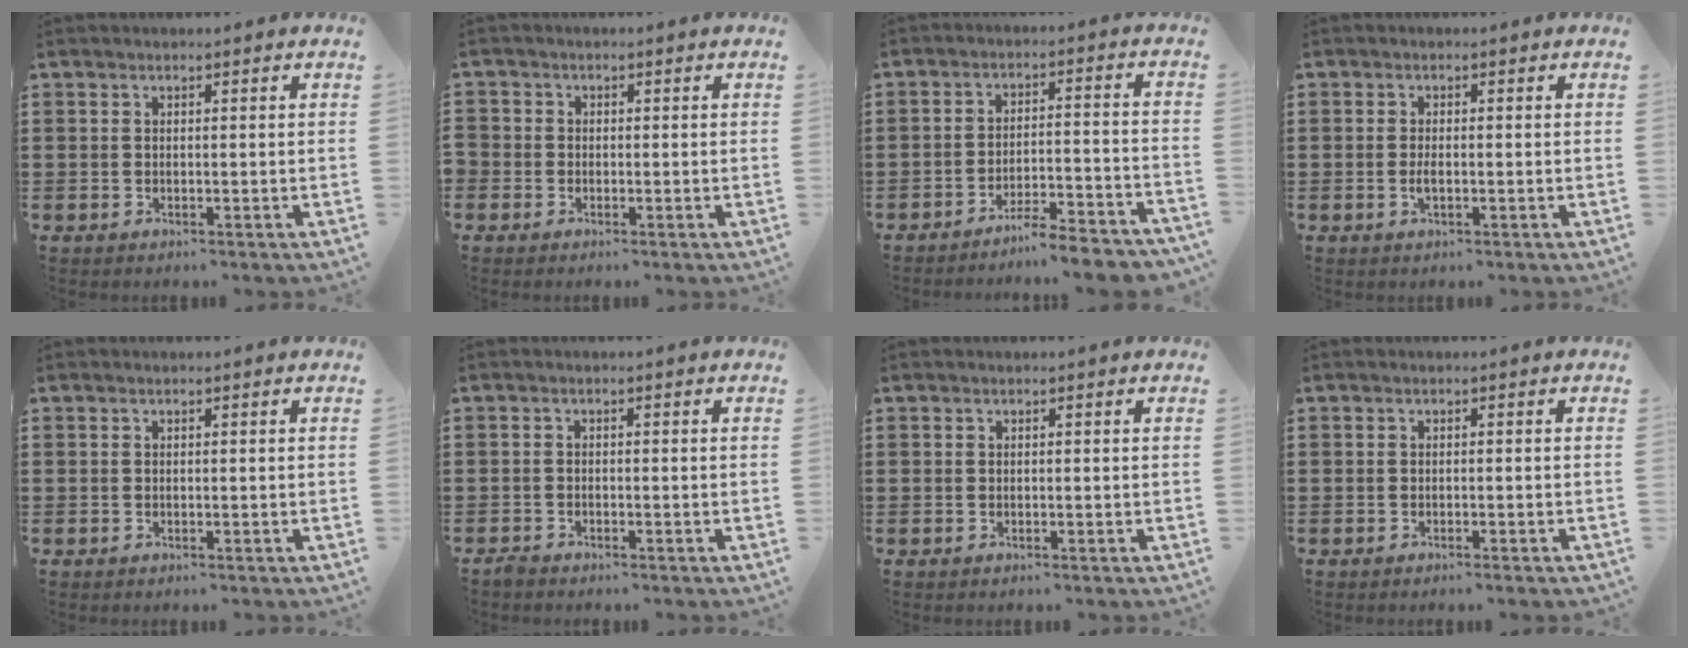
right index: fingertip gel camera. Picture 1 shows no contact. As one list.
[{"total": 1.0, "force": [-0.6, 0.9, 0.0], "torque": [0.000, 0.003, -0.014]}, {"total": 5.6, "force": [-5.3, -0.3, 1.8], "torque": [-0.029, -0.004, -0.102]}, {"total": 1.5, "force": [-0.3, 0.5, 1.4], "torque": [-0.033, -0.003, -0.009]}, {"total": 0.0}, {"total": 1.1, "force": [-1.0, 0.2, -0.1], "torque": [0.000, 0.005, -0.023]}, {"total": 0.0}, {"total": 0.6, "force": [-0.5, -0.1, 0.3], "torque": [-0.007, -0.003, -0.009]}]